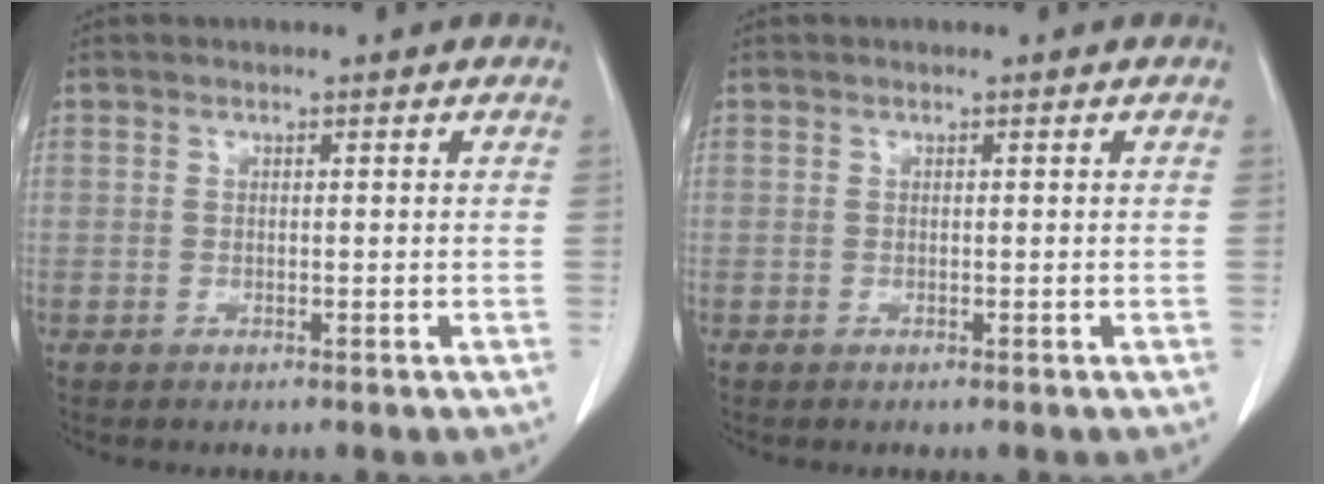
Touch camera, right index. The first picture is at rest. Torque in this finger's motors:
{"motor_torque": [0.00, 0.00, 0.00, 0.00]}